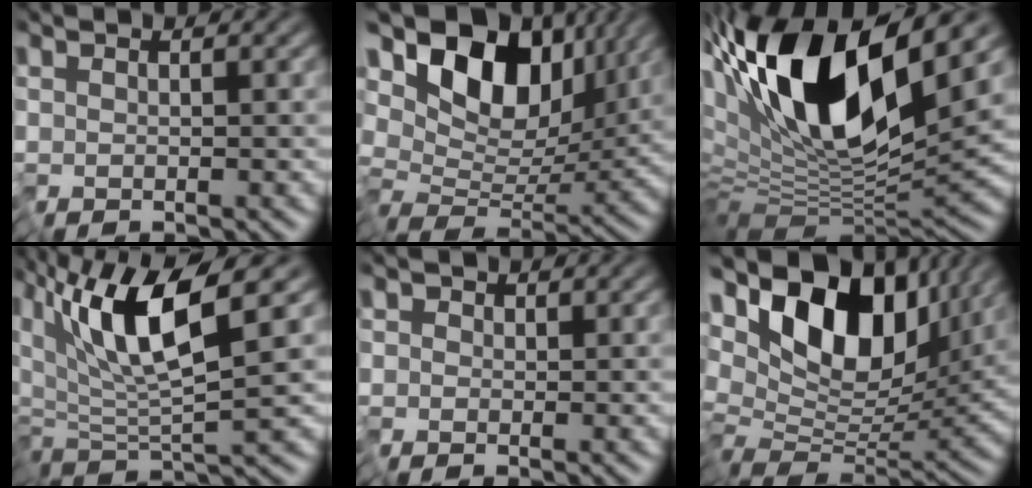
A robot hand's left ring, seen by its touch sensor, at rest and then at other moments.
{"total": 11.2, "force": [5.1, 6.2, 7.7], "torque": [-0.139, 0.023, 0.083]}
{"total": 15.1, "force": [4.9, 5.4, 13.2], "torque": [-0.253, 0.008, 0.077]}
{"total": 8.5, "force": [3.4, 1.3, 7.7], "torque": [-0.147, 0.007, 0.059]}
{"total": 1.2, "force": [-0.4, 1.1, 0.2], "torque": [0.012, 0.006, -0.009]}
{"total": 12.2, "force": [5.2, 6.4, 8.9], "torque": [-0.152, 0.020, 0.083]}